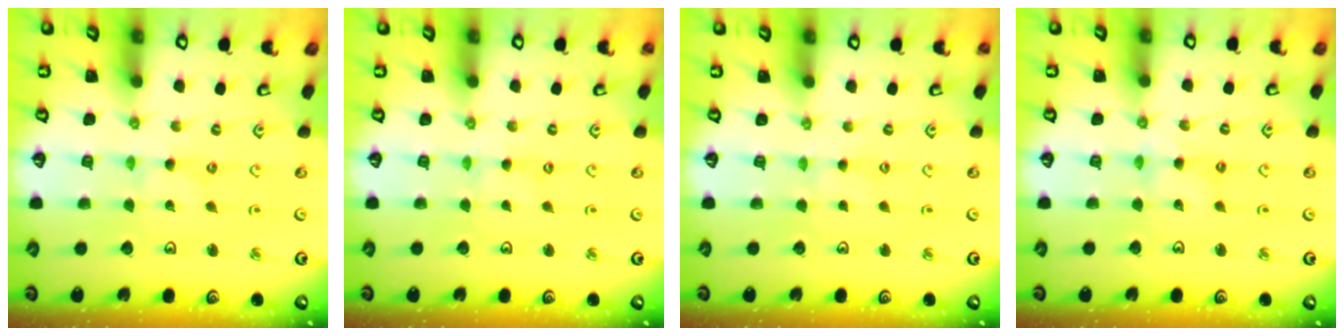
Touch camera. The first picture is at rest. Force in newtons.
{"total": 0.0}
{"total": 1.2, "press": 1.2, "slide": 0.2}
{"total": 3.0, "press": 3.0, "slide": 0.3}